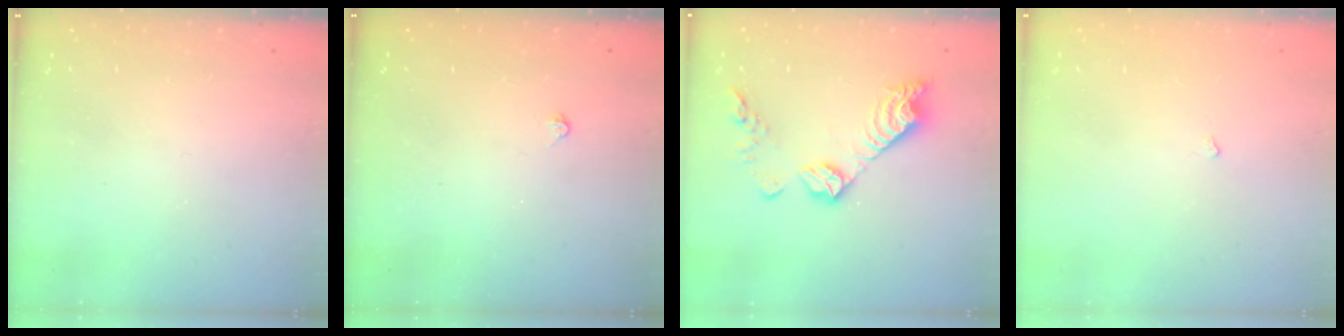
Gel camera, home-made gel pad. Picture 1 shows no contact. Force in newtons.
{"total": 2.4, "press": 2.4, "slide": 0.5}
{"total": 11.2, "press": 11.2, "slide": 0.4}
{"total": 2.2, "press": 2.1, "slide": 0.4}